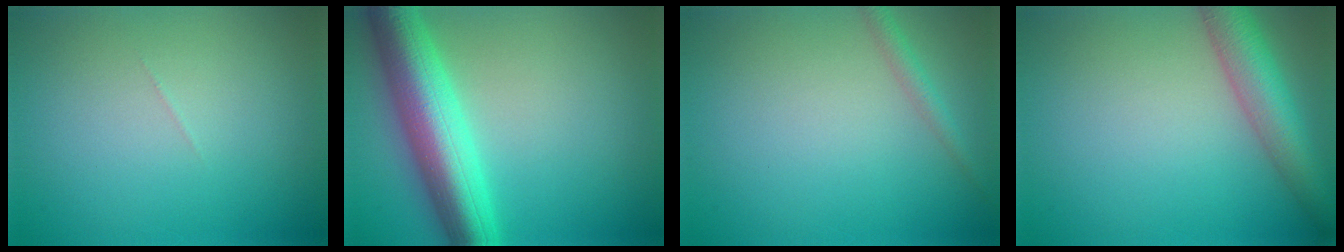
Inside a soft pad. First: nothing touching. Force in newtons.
{"total": 9.0, "press": 9.0, "slide": 0.3}
{"total": 1.5, "press": 1.5, "slide": 0.1}
{"total": 5.7, "press": 5.7, "slide": 0.2}